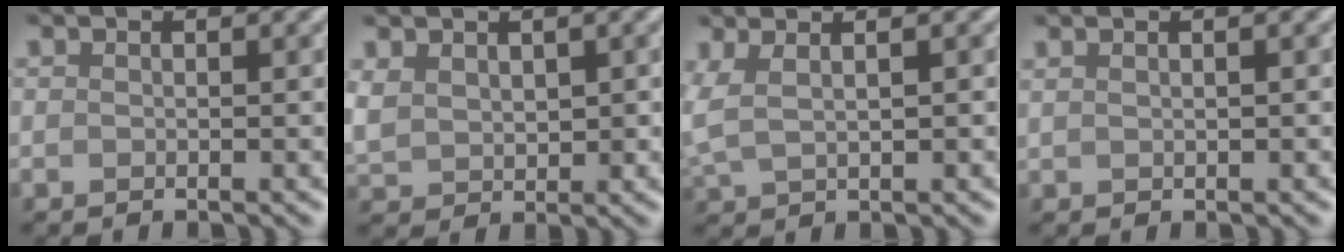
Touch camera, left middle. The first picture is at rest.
{"total": 2.8, "force": [1.2, 2.0, 1.5], "torque": [-0.041, -0.005, 0.031]}
{"total": 2.6, "force": [1.0, 1.3, 2.0], "torque": [-0.046, 0.011, 0.032]}
{"total": 1.5, "force": [0.9, 0.7, 1.0], "torque": [-0.013, 0.005, 0.003]}